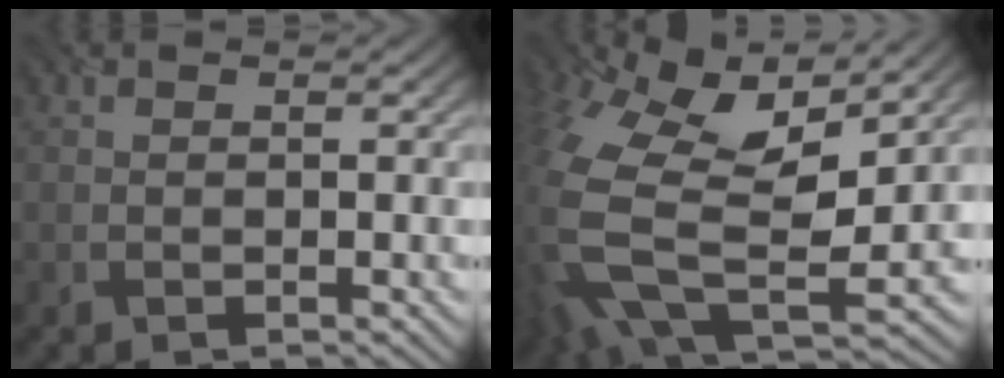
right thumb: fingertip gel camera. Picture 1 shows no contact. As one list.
[{"total": 16.0, "force": [2.0, 9.0, 13.1], "torque": [-0.342, -0.026, 0.056]}]